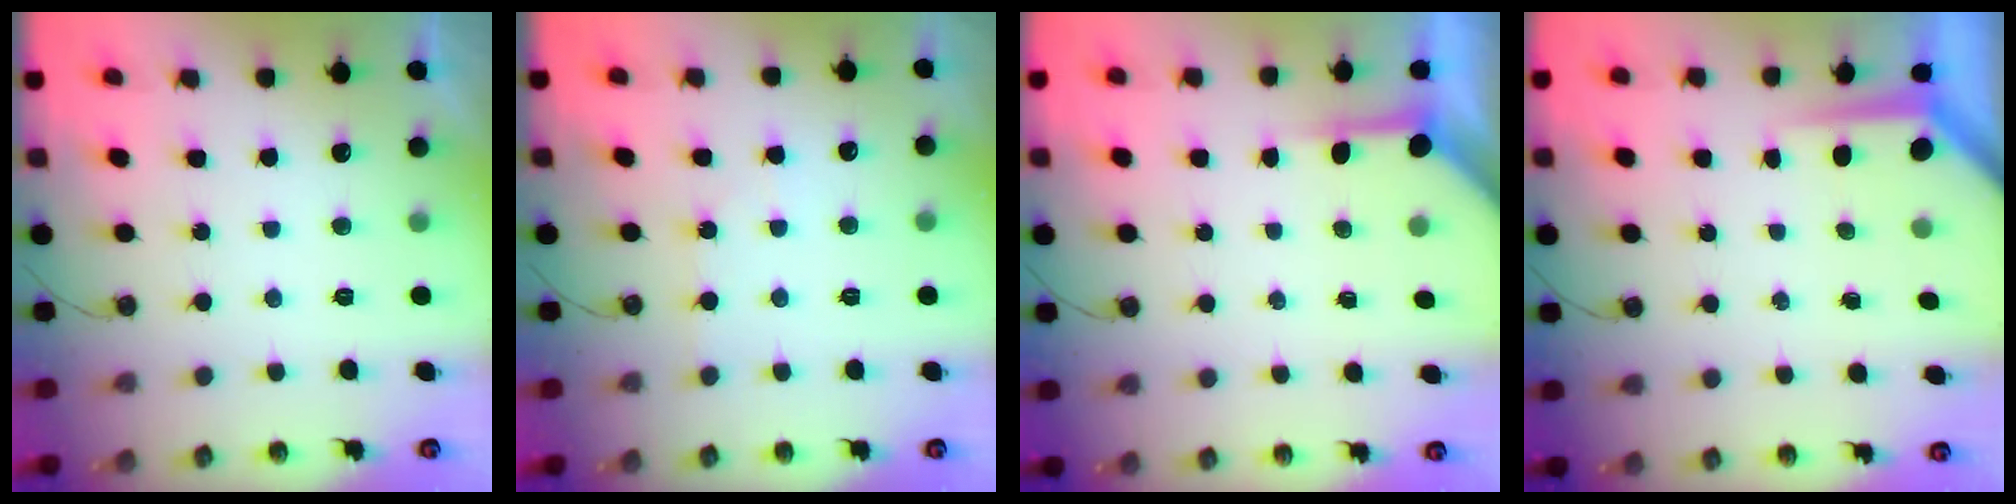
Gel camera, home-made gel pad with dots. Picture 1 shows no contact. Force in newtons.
{"total": 3.2, "press": 3.2, "slide": 0.5}
{"total": 3.9, "press": 3.9, "slide": 0.4}
{"total": 3.9, "press": 3.9, "slide": 0.2}